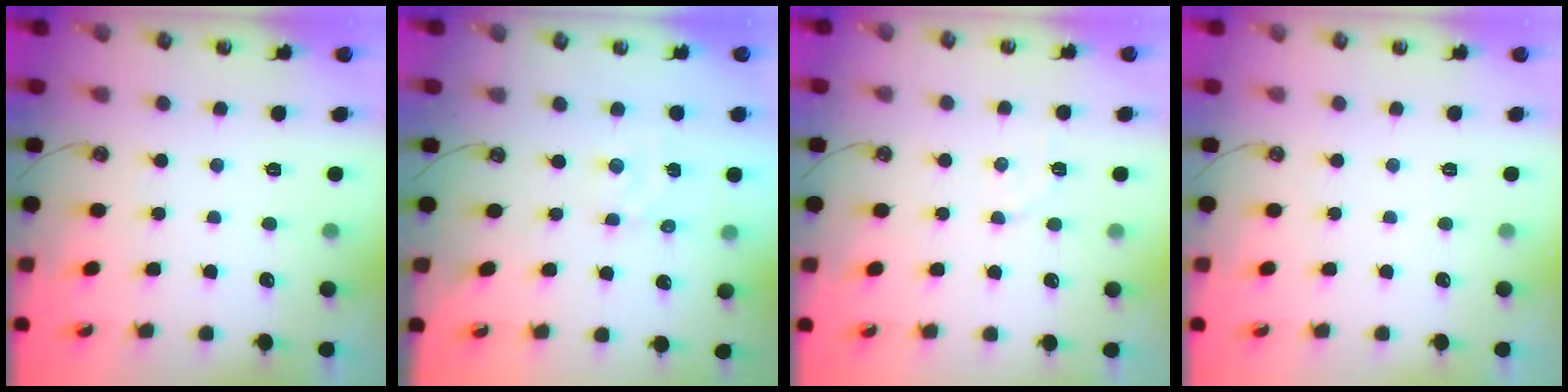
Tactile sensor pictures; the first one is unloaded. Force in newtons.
{"total": 2.1, "press": 2.0, "slide": 0.5}
{"total": 2.9, "press": 2.9, "slide": 0.4}
{"total": 0.0}